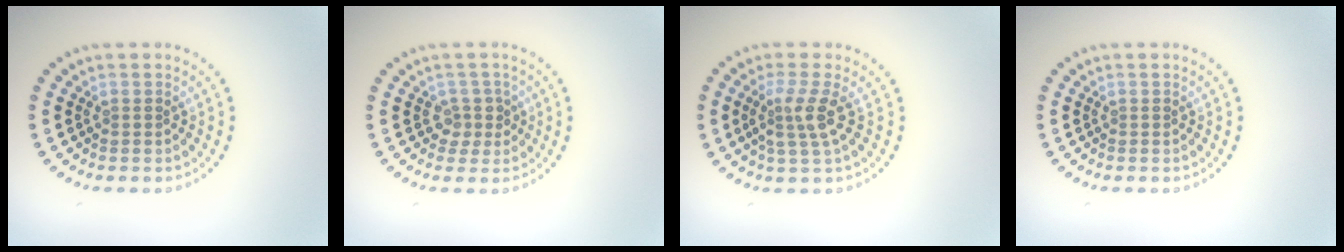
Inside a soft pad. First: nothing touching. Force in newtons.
{"total": 2.0, "press": 1.5, "slide": 1.3}
{"total": 2.8, "press": 2.2, "slide": 1.7}
{"total": 0.0}